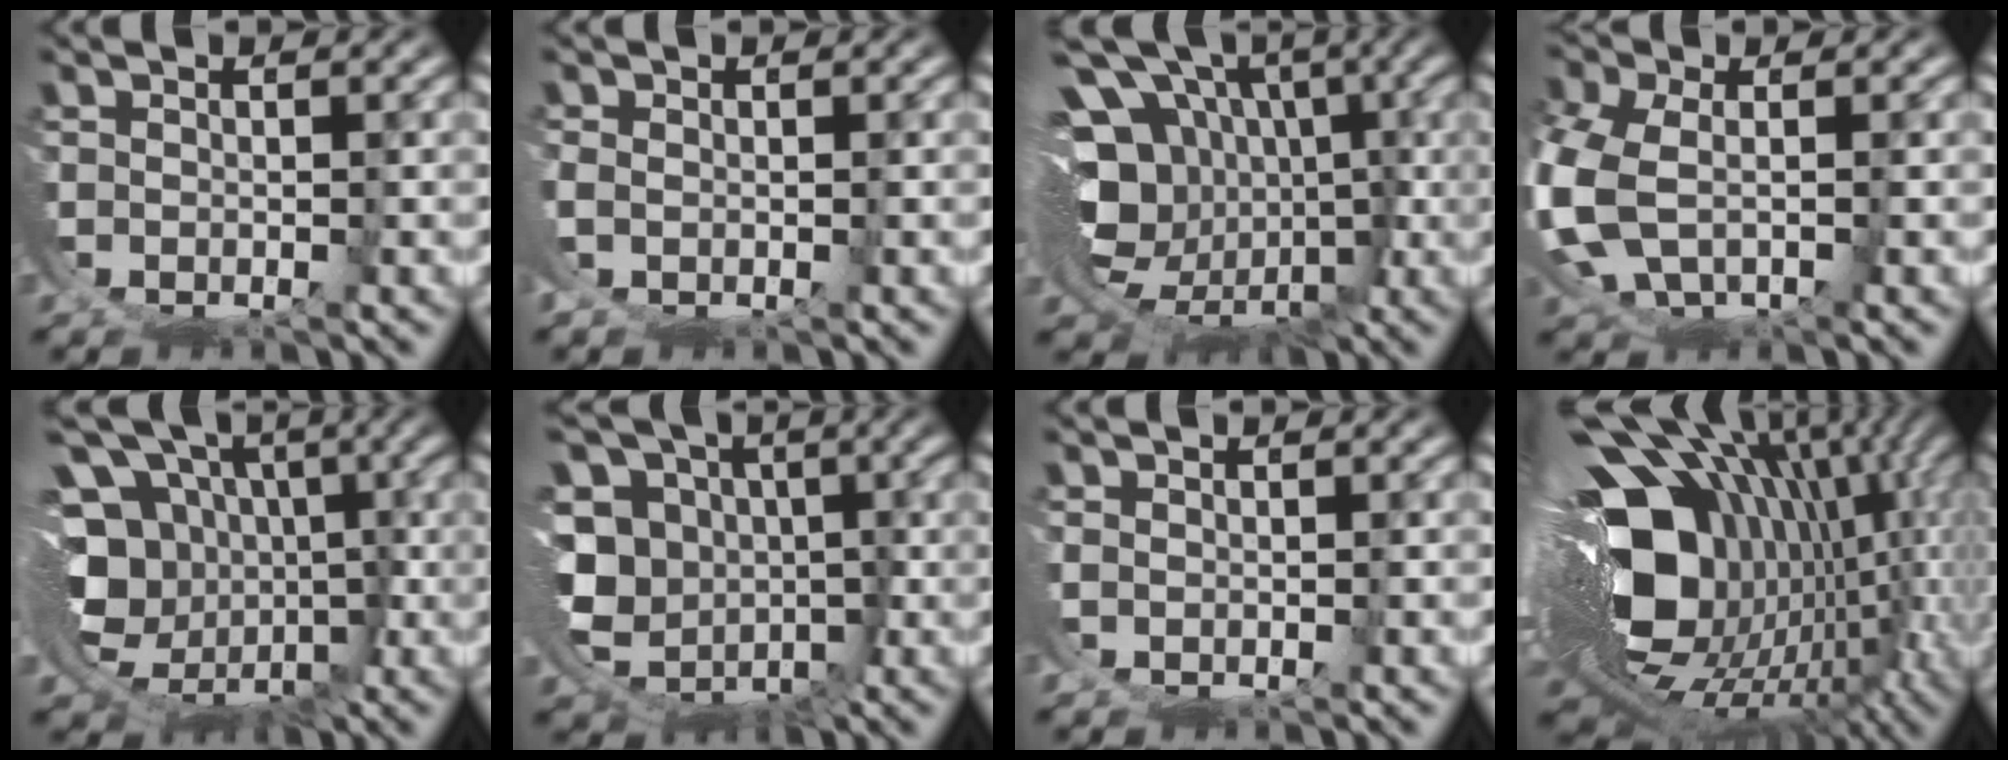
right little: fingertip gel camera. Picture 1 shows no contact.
{"total": 0.7, "force": [0.2, -0.2, 0.6], "torque": [-0.020, -0.002, 0.010]}
{"total": 14.8, "force": [-0.6, 10.5, 10.3], "torque": [-0.200, -0.056, 0.008]}
{"total": 4.5, "force": [0.2, 2.5, 3.7], "torque": [-0.121, -0.016, 0.022]}
{"total": 16.4, "force": [-1.3, 12.5, 10.6], "torque": [-0.209, -0.057, -0.013]}
{"total": 15.5, "force": [-0.1, 12.4, 9.3], "torque": [-0.180, -0.040, -0.003]}
{"total": 0.9, "force": [0.8, -0.3, 0.3], "torque": [-0.010, 0.002, 0.019]}
{"total": 25.4, "force": [-3.4, 15.6, 19.8], "torque": [-0.289, -0.054, -0.025]}